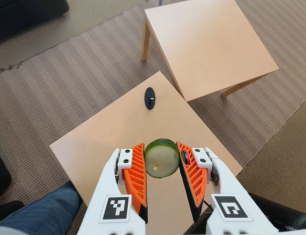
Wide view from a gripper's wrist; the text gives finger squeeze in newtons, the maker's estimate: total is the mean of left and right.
{"total": 12.9, "left": 13.6, "right": 12.2}